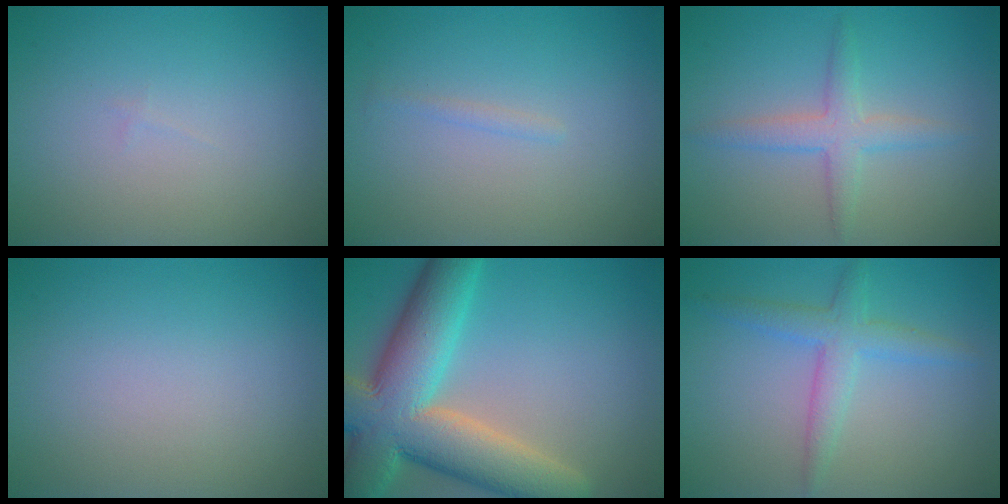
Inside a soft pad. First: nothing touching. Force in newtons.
{"total": 0.6, "press": 0.6, "slide": 0.0}
{"total": 2.8, "press": 2.8, "slide": 0.0}
{"total": 0.0}
{"total": 12.4, "press": 12.3, "slide": 0.7}
{"total": 3.0, "press": 3.0, "slide": 0.0}